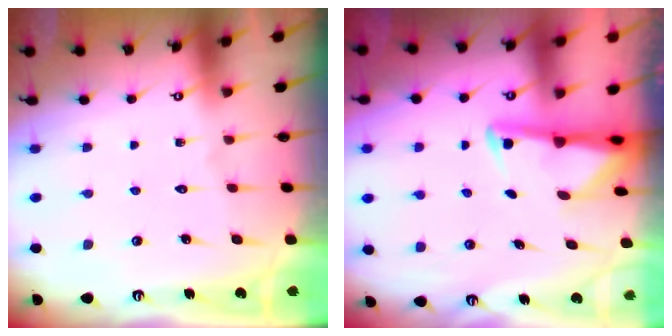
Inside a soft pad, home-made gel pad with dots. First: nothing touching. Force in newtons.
{"total": 3.0, "press": 2.9, "slide": 0.7}